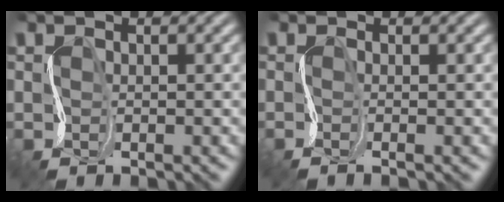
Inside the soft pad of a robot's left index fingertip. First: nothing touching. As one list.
[{"total": 1.7, "force": [-0.3, 0.7, 1.5], "torque": [-0.016, -0.010, -0.006]}]